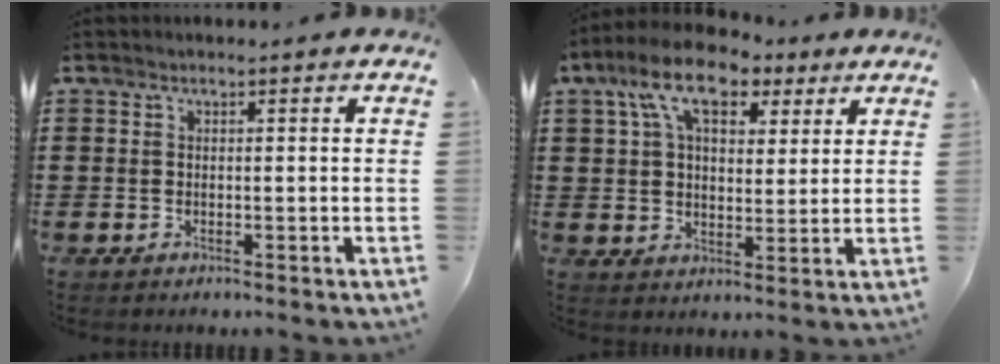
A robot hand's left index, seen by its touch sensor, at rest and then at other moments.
{"total": 10.0, "force": [6.2, 5.1, 5.9], "torque": [-0.123, 0.000, 0.110]}